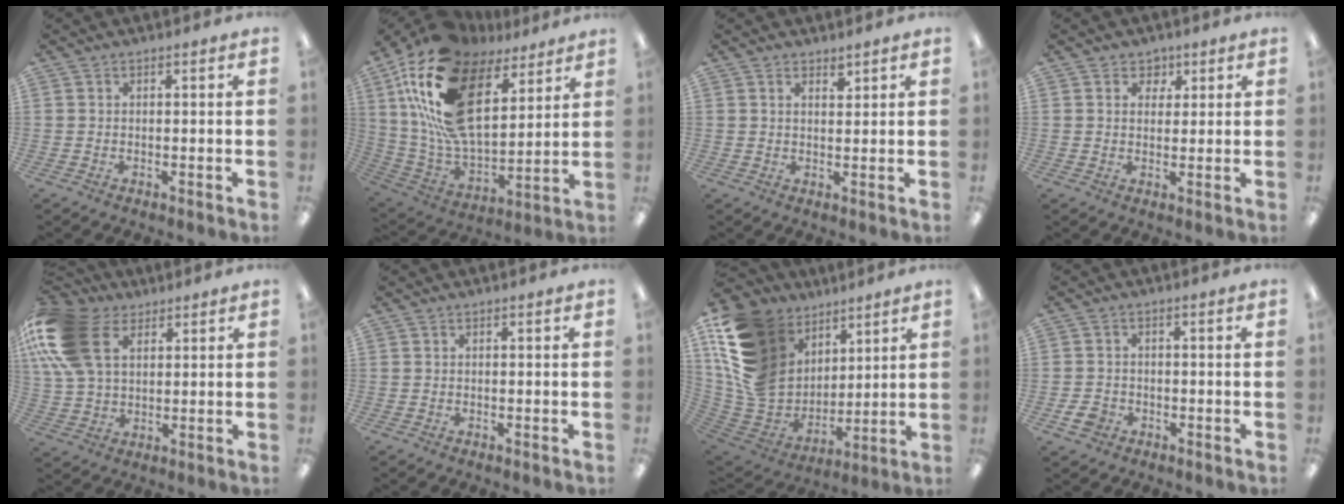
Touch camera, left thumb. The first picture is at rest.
{"total": 24.3, "force": [11.0, 13.5, 16.9], "torque": [-0.339, -0.060, 0.200]}
{"total": 2.0, "force": [1.8, 0.9, 0.4], "torque": [0.006, -0.009, 0.030]}
{"total": 3.8, "force": [2.0, 3.2, 0.4], "torque": [0.005, -0.004, 0.032]}
{"total": 19.2, "force": [7.6, 12.7, 12.3], "torque": [-0.292, -0.007, 0.137]}
{"total": 0.0}
{"total": 20.0, "force": [8.9, 15.0, 9.8], "torque": [-0.218, -0.050, 0.176]}
{"total": 3.7, "force": [-1.7, 3.0, 1.5], "torque": [-0.029, 0.004, -0.030]}